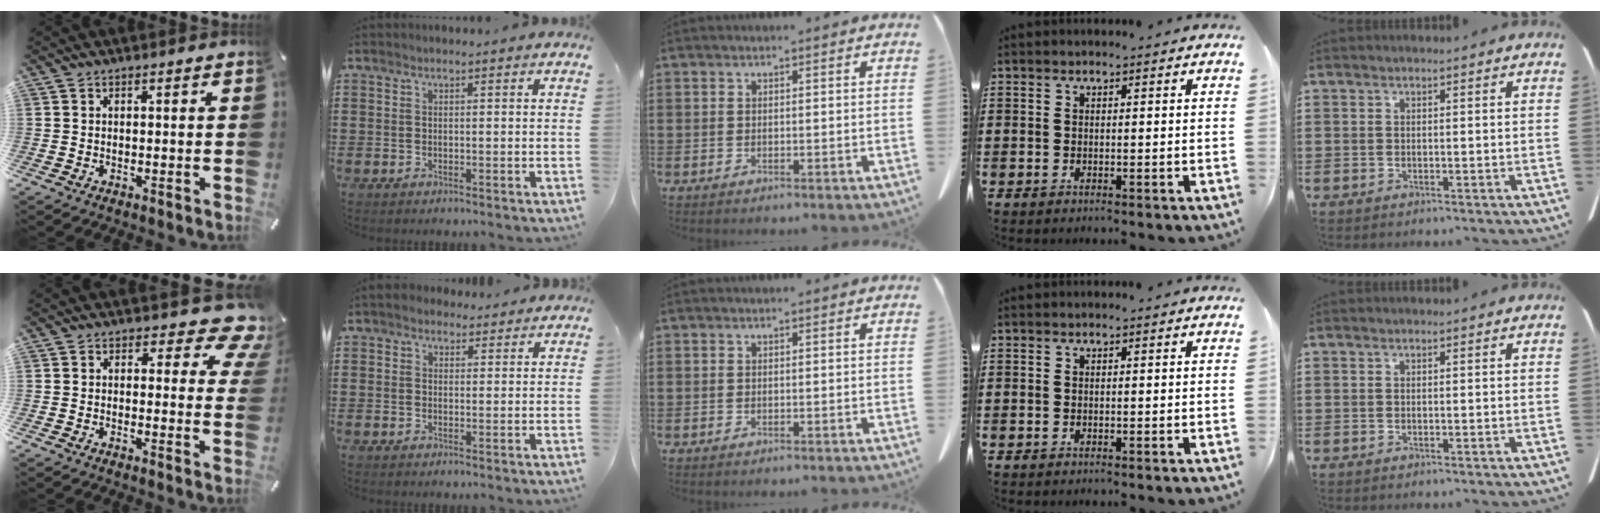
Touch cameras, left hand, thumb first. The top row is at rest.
{"thumb": {"total": 8.1, "force": [4.9, 4.0, 5.0], "torque": [-0.044, -0.036, 0.079]}, "index": {"total": 2.7, "force": [2.1, 1.6, 0.3], "torque": [-0.007, 0.004, 0.038]}}